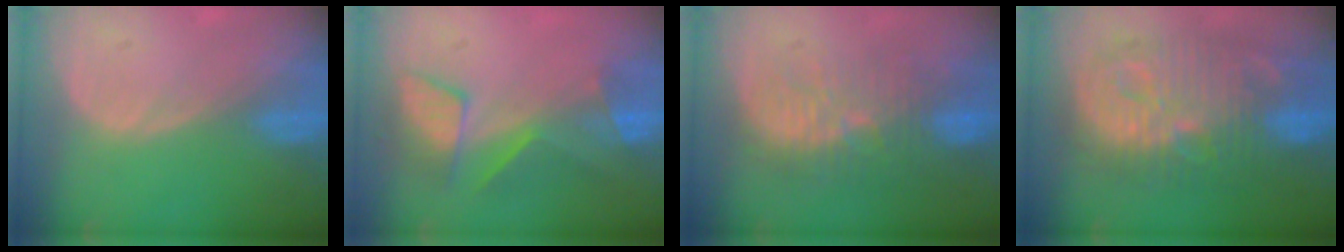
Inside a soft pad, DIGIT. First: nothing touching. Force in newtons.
{"total": 7.5, "press": 7.3, "slide": 1.5}
{"total": 10.1, "press": 9.2, "slide": 4.2}
{"total": 13.5, "press": 13.5, "slide": 1.3}